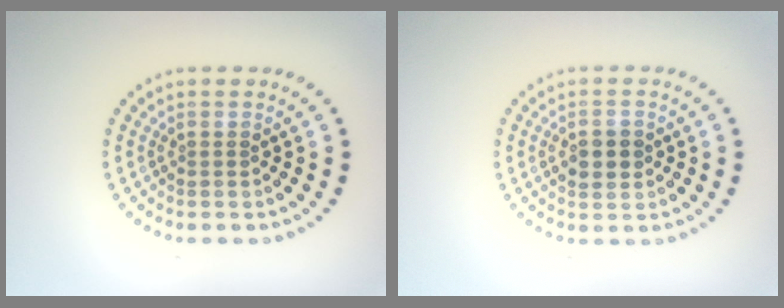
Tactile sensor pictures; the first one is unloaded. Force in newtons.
{"total": 2.2, "press": 2.2, "slide": 0.1}